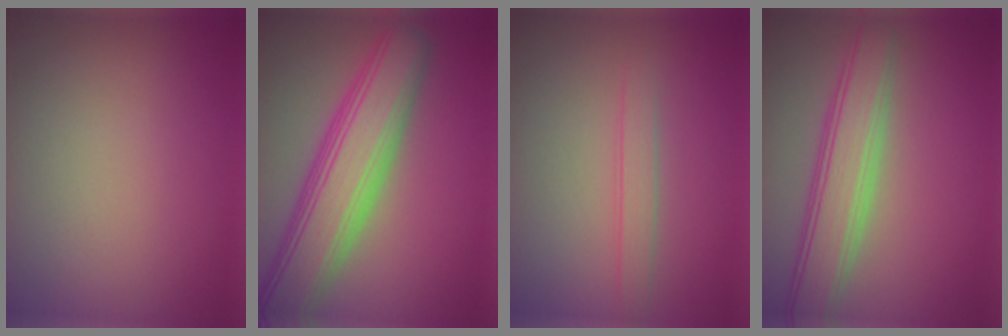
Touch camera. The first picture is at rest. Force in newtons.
{"total": 8.9, "press": 8.9, "slide": 0.2}
{"total": 1.8, "press": 1.8, "slide": 0.0}
{"total": 5.6, "press": 5.6, "slide": 0.5}